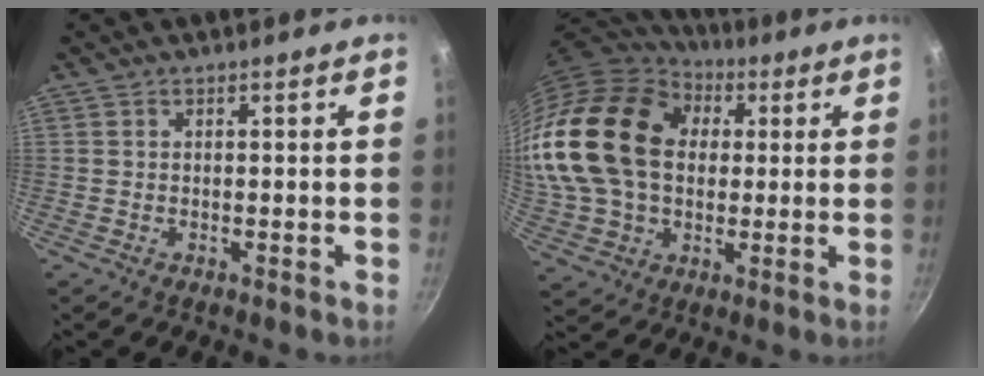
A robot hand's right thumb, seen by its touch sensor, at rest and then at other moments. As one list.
[{"total": 28.1, "force": [5.3, 19.9, 19.2], "torque": [-0.391, 0.031, 0.094]}]